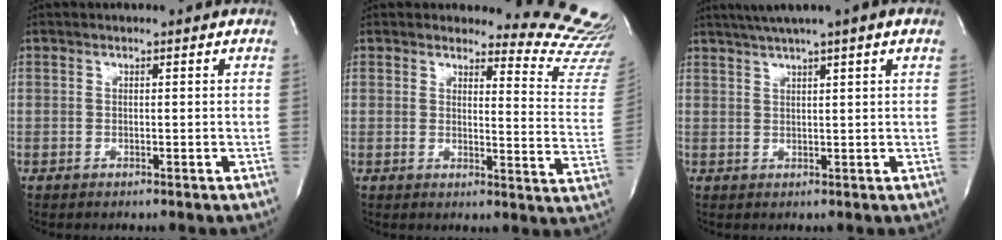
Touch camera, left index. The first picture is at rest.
{"total": 14.3, "force": [14.3, 0.5, 0.7], "torque": [0.020, -0.159, 0.125]}
{"total": 7.4, "force": [5.2, -0.6, 5.2], "torque": [-0.088, 0.033, 0.078]}